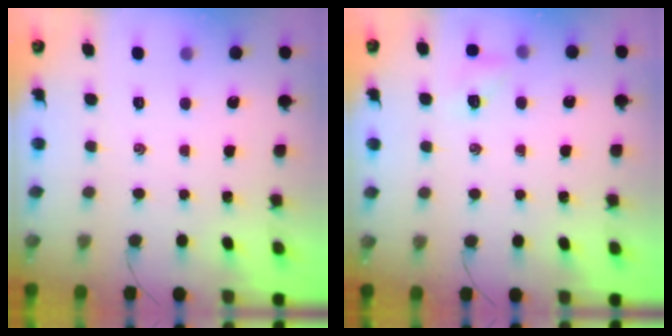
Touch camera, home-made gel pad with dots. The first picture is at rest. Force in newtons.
{"total": 5.8, "press": 5.6, "slide": 1.4}